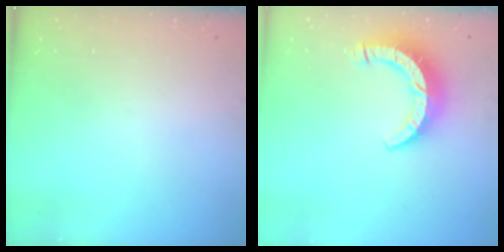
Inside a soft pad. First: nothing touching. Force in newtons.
{"total": 9.6, "press": 9.6, "slide": 1.0}